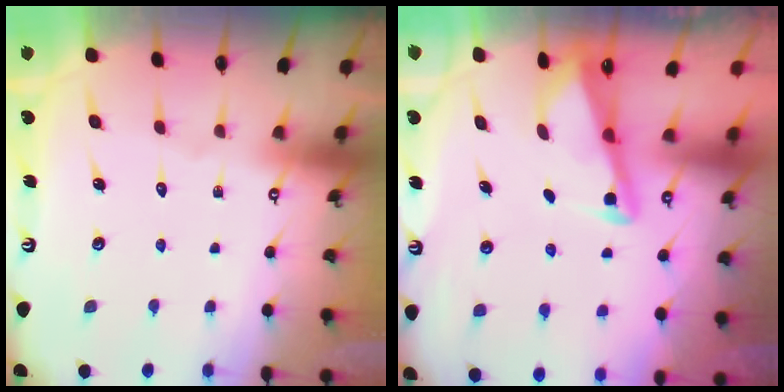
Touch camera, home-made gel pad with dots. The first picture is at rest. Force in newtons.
{"total": 2.9, "press": 2.9, "slide": 0.4}